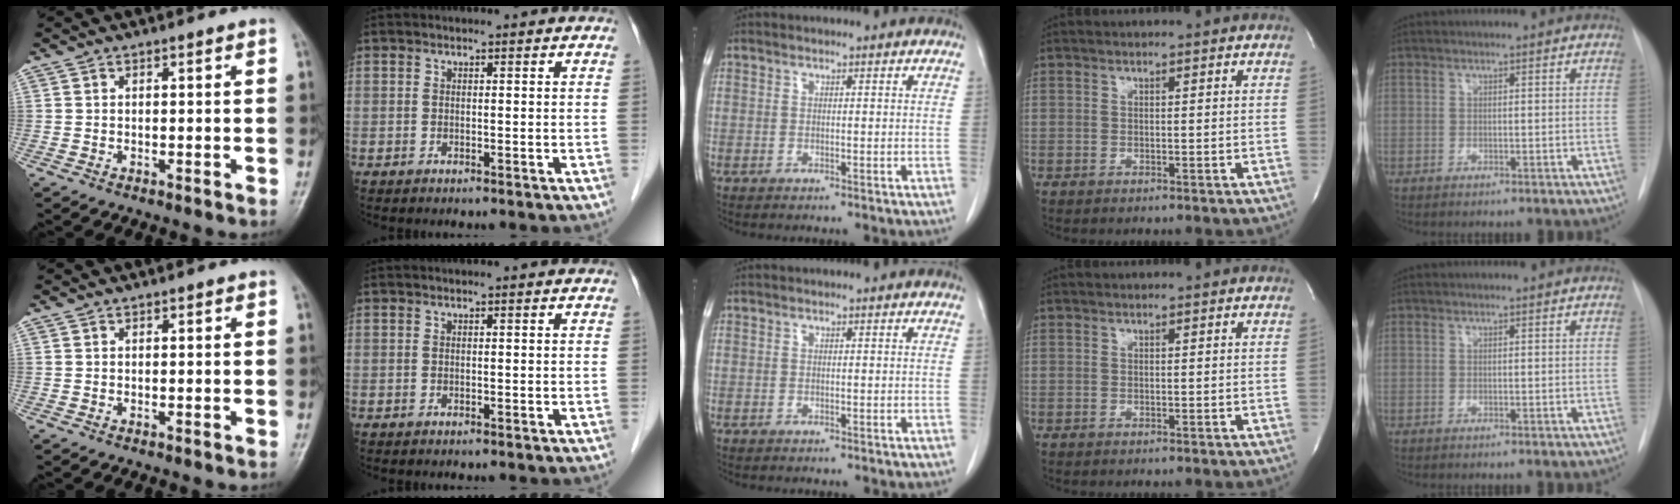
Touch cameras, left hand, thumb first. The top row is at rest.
{}